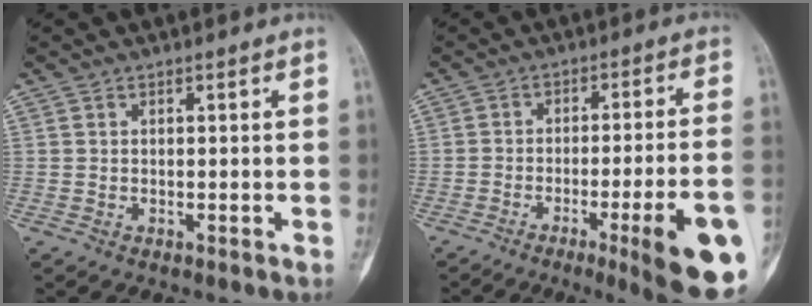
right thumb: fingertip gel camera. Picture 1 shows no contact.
{"total": 20.4, "force": [-8.3, 2.2, 18.5], "torque": [-0.218, 0.023, -0.115]}